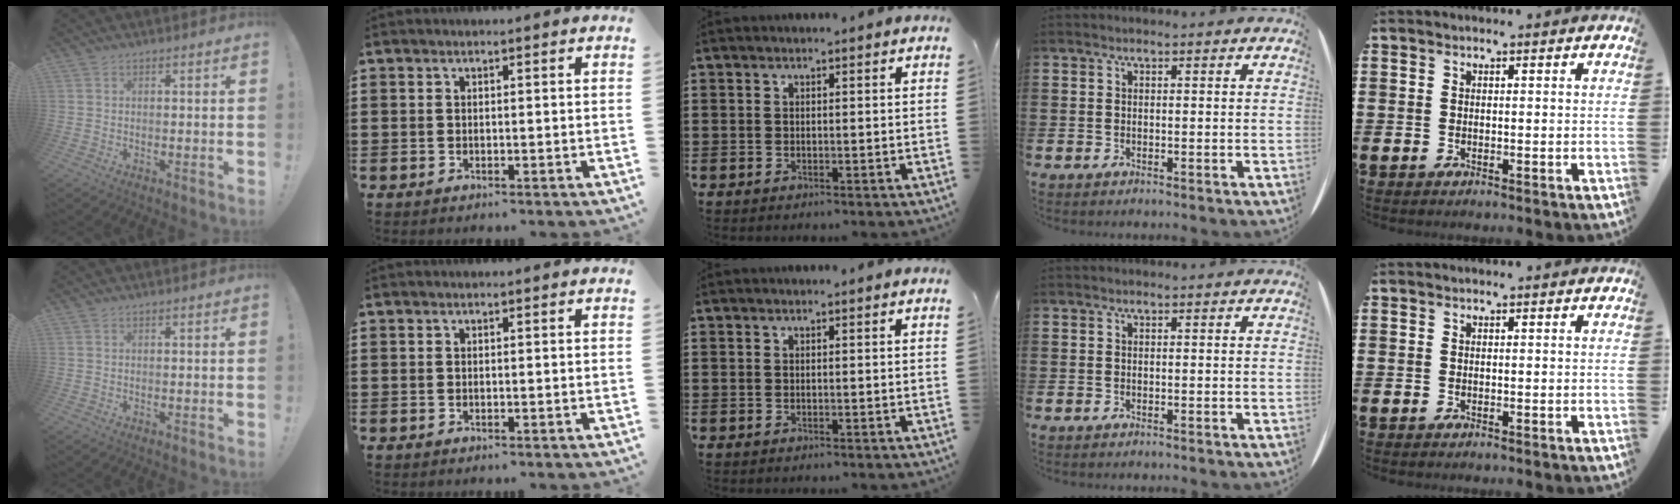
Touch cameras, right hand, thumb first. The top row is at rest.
{}